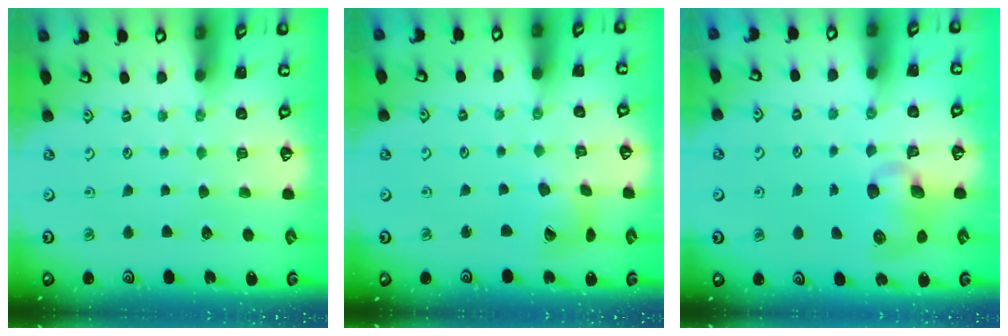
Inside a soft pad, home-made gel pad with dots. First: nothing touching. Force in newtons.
{"total": 9.7, "press": 9.6, "slide": 1.3}
{"total": 9.7, "press": 9.6, "slide": 1.3}